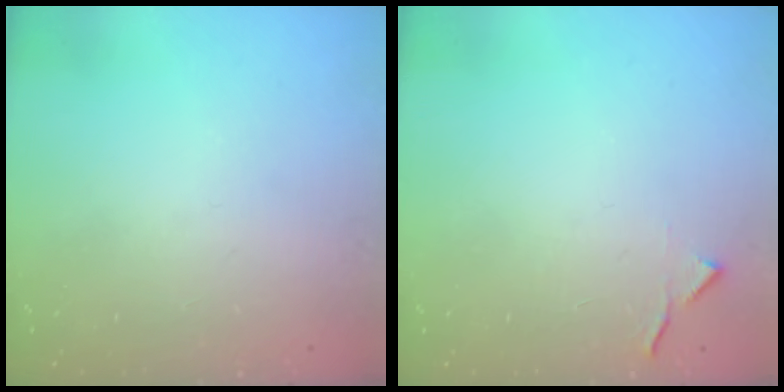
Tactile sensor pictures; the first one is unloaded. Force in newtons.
{"total": 4.2, "press": 4.1, "slide": 0.6}